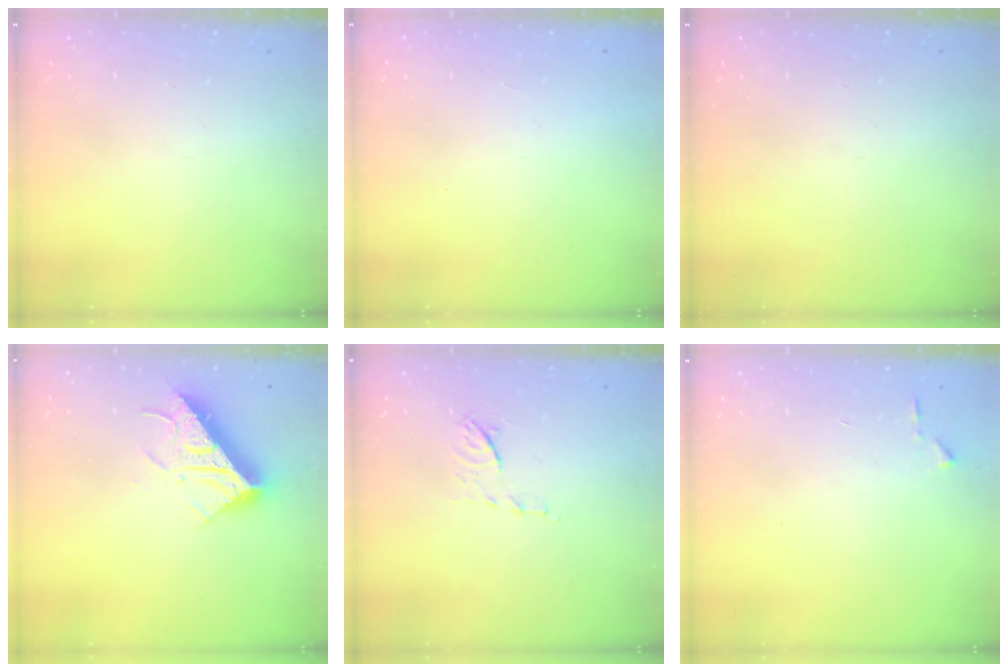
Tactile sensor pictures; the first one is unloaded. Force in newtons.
{"total": 1.5, "press": 1.5, "slide": 0.1}
{"total": 0.0}
{"total": 17.0, "press": 17.0, "slide": 0.3}
{"total": 6.8, "press": 6.8, "slide": 0.9}
{"total": 3.9, "press": 3.9, "slide": 0.5}